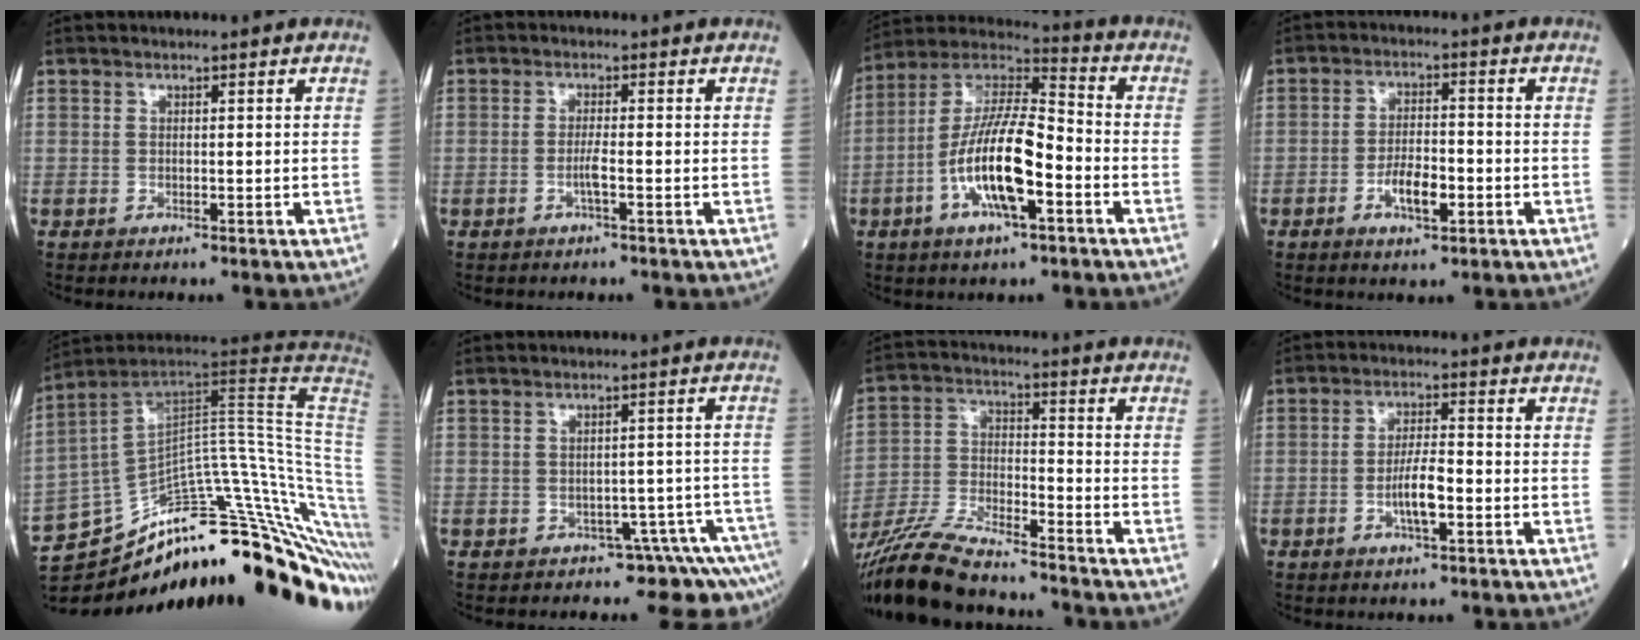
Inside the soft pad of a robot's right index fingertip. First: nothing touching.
{"total": 1.9, "force": [-0.7, -0.1, 1.8], "torque": [-0.035, 0.001, -0.013]}
{"total": 14.8, "force": [-4.3, 3.6, 13.7], "torque": [-0.268, 0.007, -0.079]}
{"total": 5.6, "force": [-2.1, 2.0, 4.8], "torque": [-0.091, 0.002, -0.034]}
{"total": 25.1, "force": [-15.7, 2.1, 19.5], "torque": [-0.103, 0.038, -0.224]}
{"total": 6.8, "force": [-5.9, 2.4, 2.2], "torque": [-0.008, 0.033, -0.067]}
{"total": 14.2, "force": [-12.7, 1.4, 6.2], "torque": [-0.118, -0.013, -0.232]}
{"total": 4.9, "force": [-1.5, 1.0, 4.5], "torque": [-0.088, 0.005, -0.025]}